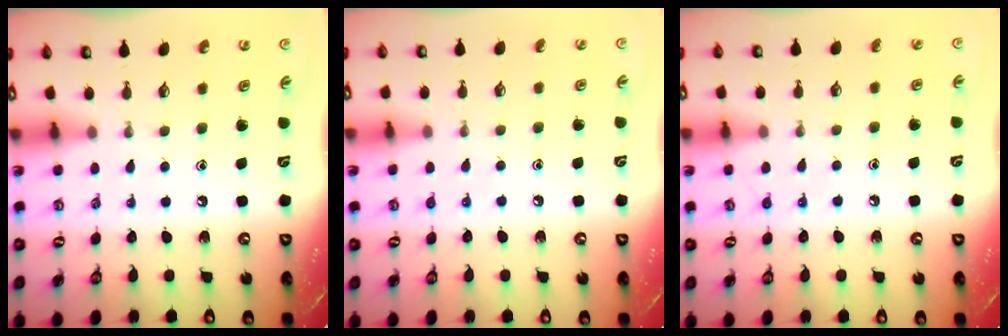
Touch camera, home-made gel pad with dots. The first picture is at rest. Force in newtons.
{"total": 4.8, "press": 4.6, "slide": 1.1}
{"total": 5.8, "press": 5.7, "slide": 0.7}